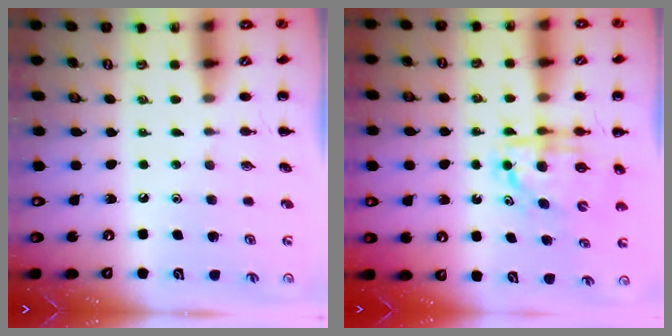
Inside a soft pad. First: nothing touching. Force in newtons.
{"total": 6.6, "press": 6.5, "slide": 1.1}